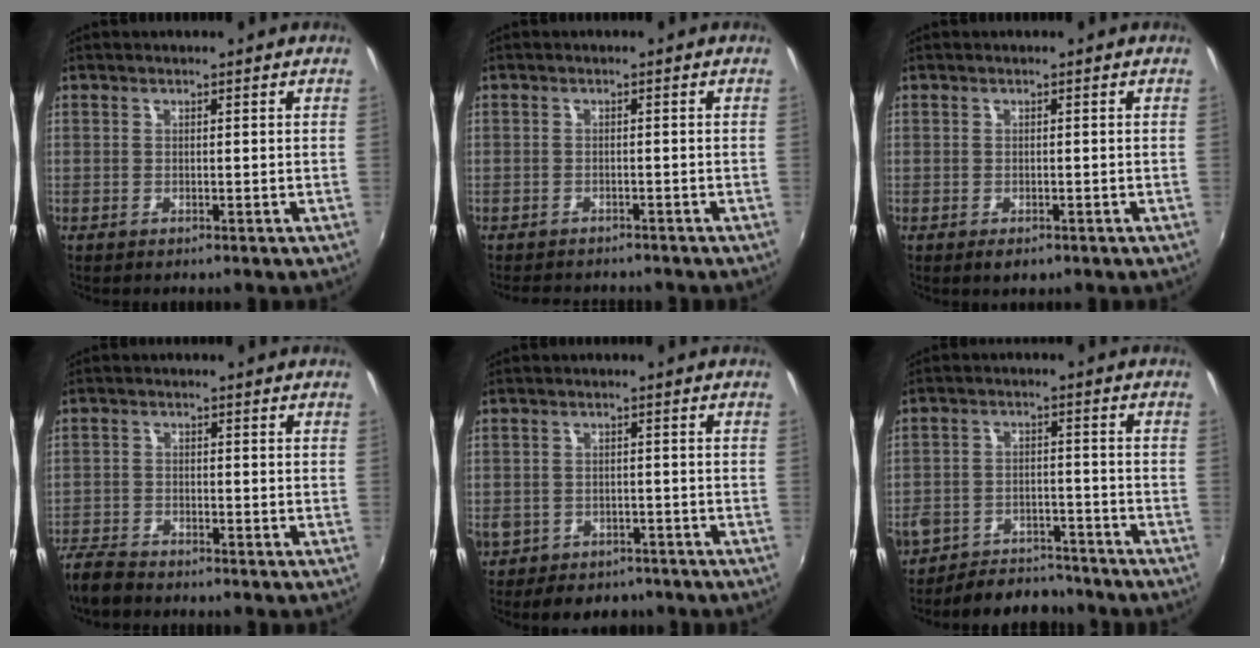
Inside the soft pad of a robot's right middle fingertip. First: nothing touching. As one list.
[{"total": 4.5, "force": [-4.0, 1.6, 1.2], "torque": [-0.034, -0.003, -0.060]}, {"total": 1.9, "force": [-1.2, 1.0, 1.1], "torque": [-0.020, -0.008, -0.018]}, {"total": 5.4, "force": [-5.0, 1.3, 1.7], "torque": [-0.053, -0.016, -0.099]}, {"total": 8.4, "force": [-5.0, 6.1, 2.8], "torque": [-0.083, 0.001, -0.063]}, {"total": 10.5, "force": [-9.1, 4.5, 2.8], "torque": [-0.080, 0.005, -0.129]}]